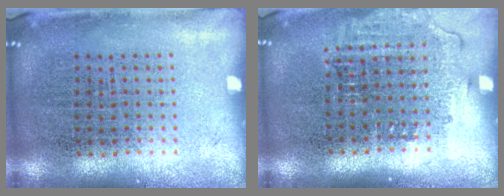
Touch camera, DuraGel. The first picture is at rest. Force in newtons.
{"total": 1.3, "press": 1.1, "slide": 0.6}